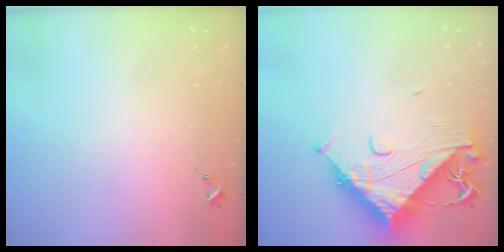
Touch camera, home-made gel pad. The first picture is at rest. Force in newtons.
{"total": 16.1, "press": 16.0, "slide": 1.1}